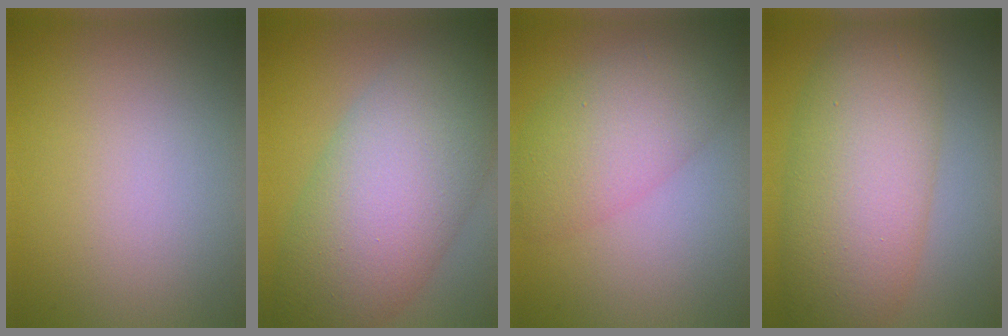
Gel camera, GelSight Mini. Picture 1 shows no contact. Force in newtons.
{"total": 11.4, "press": 11.4, "slide": 0.5}
{"total": 5.9, "press": 5.9, "slide": 0.1}
{"total": 9.4, "press": 9.4, "slide": 0.2}